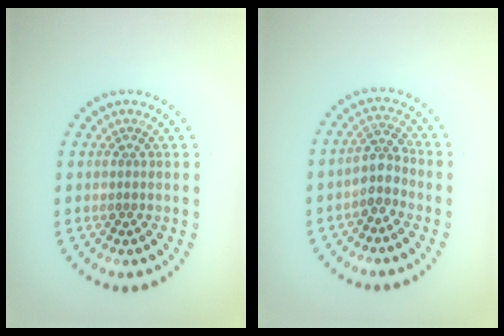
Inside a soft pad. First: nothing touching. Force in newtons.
{"total": 2.6, "press": 2.2, "slide": 1.5}